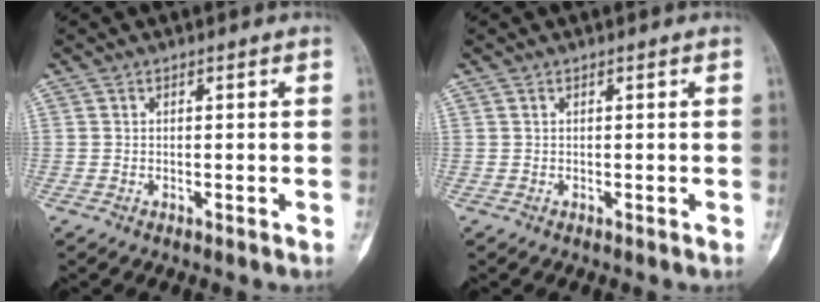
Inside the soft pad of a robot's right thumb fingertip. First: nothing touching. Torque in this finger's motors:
{"motor_torque": [0.02, -0.02, 0.01, -0.01, 0.00]}